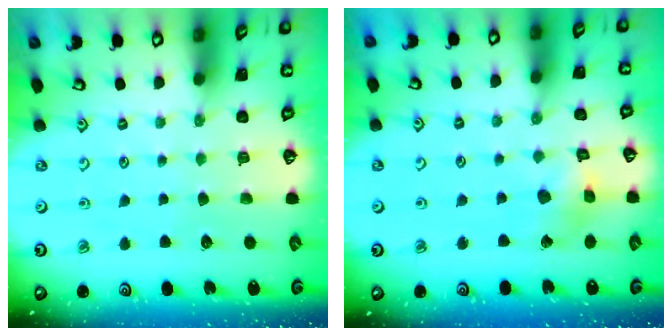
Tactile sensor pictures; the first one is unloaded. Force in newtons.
{"total": 6.2, "press": 6.2, "slide": 0.4}